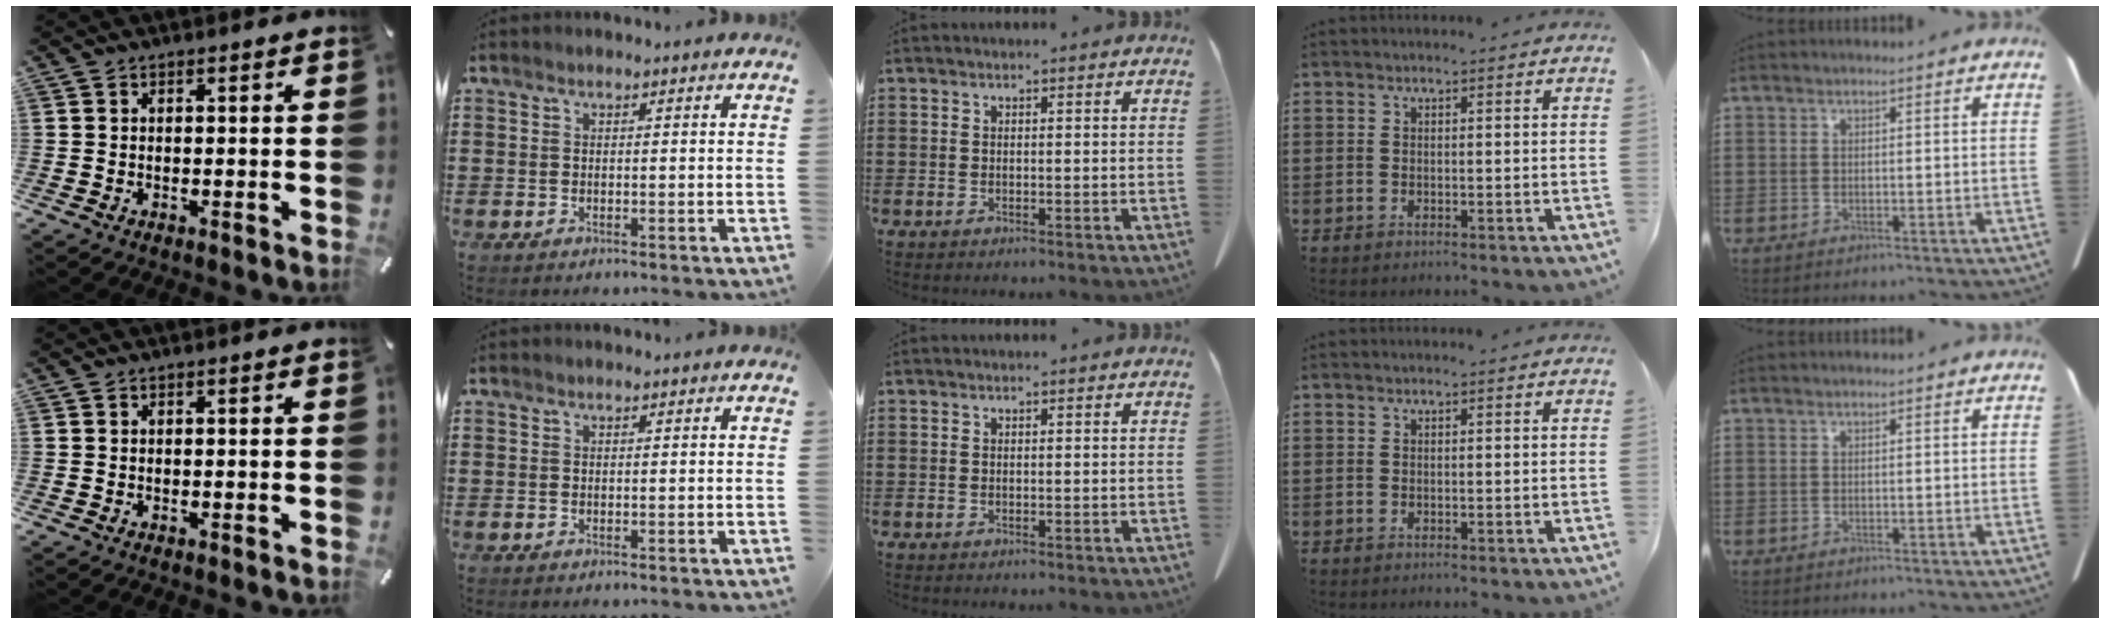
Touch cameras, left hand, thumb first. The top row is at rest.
{}